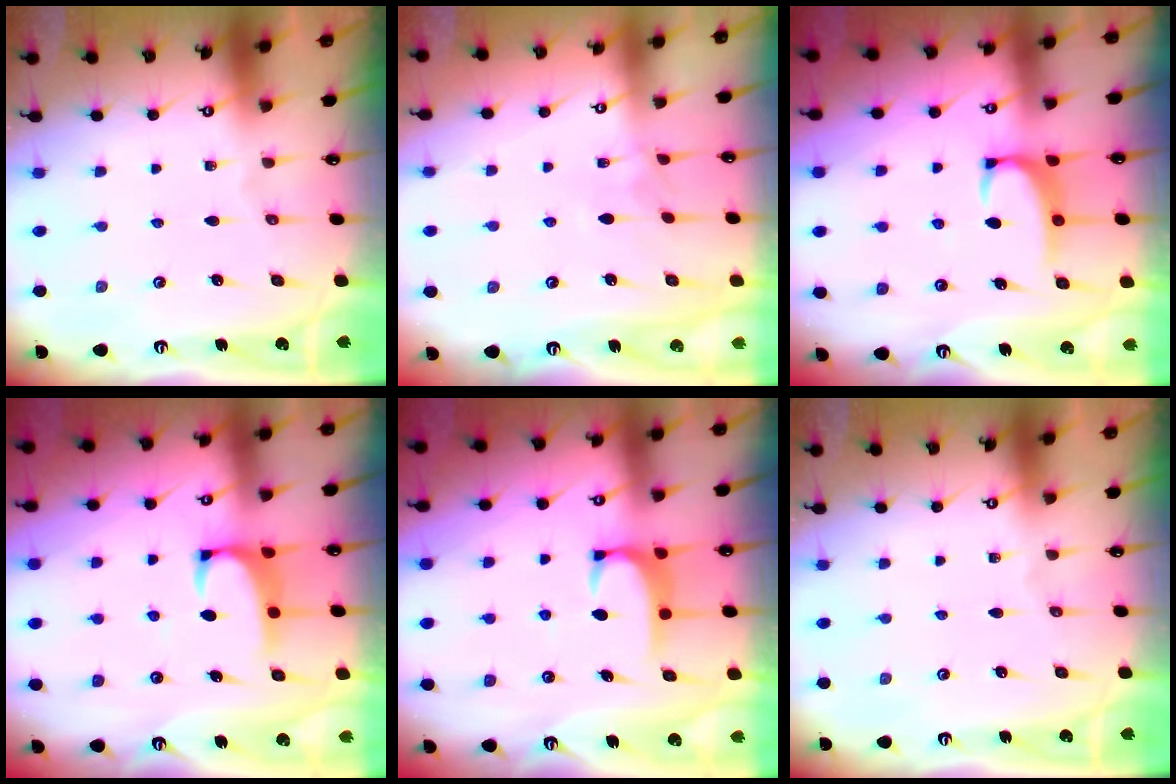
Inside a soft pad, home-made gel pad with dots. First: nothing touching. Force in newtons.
{"total": 3.5, "press": 3.5, "slide": 0.2}
{"total": 2.3, "press": 2.2, "slide": 0.7}
{"total": 1.9, "press": 1.7, "slide": 0.8}
{"total": 2.0, "press": 2.0, "slide": 0.6}
{"total": 0.0}